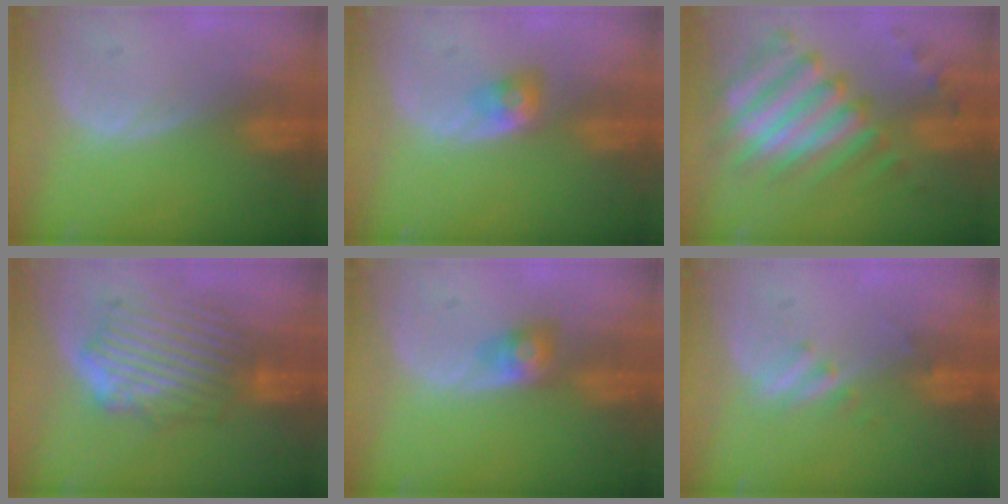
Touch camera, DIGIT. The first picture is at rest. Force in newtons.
{"total": 2.9, "press": 2.5, "slide": 1.6}
{"total": 11.9, "press": 10.4, "slide": 5.8}
{"total": 9.4, "press": 8.4, "slide": 4.3}
{"total": 2.9, "press": 2.8, "slide": 0.1}
{"total": 2.5, "press": 2.2, "slide": 1.2}